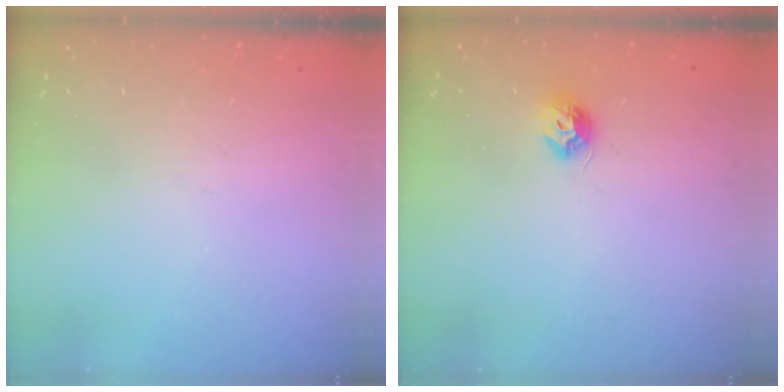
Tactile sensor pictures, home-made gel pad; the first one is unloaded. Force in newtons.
{"total": 7.0, "press": 6.9, "slide": 0.5}